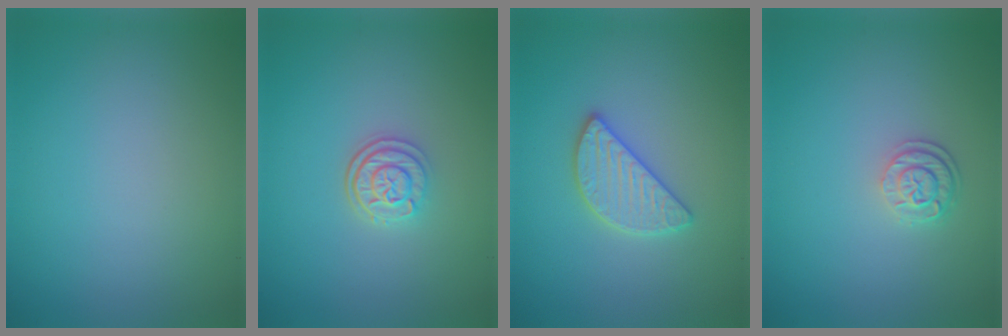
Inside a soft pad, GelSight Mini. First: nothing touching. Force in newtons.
{"total": 2.8, "press": 2.4, "slide": 1.4}
{"total": 2.9, "press": 2.9, "slide": 0.3}
{"total": 2.3, "press": 1.8, "slide": 1.4}